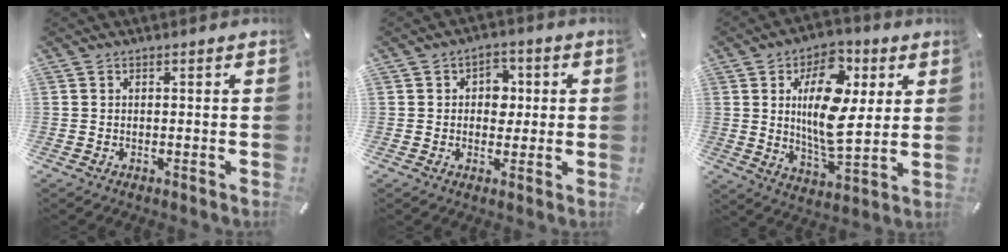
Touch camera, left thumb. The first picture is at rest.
{"total": 5.6, "force": [0.2, 4.8, 3.0], "torque": [-0.035, 0.001, -0.004]}
{"total": 16.4, "force": [4.1, 8.9, 13.1], "torque": [-0.223, -0.010, 0.064]}